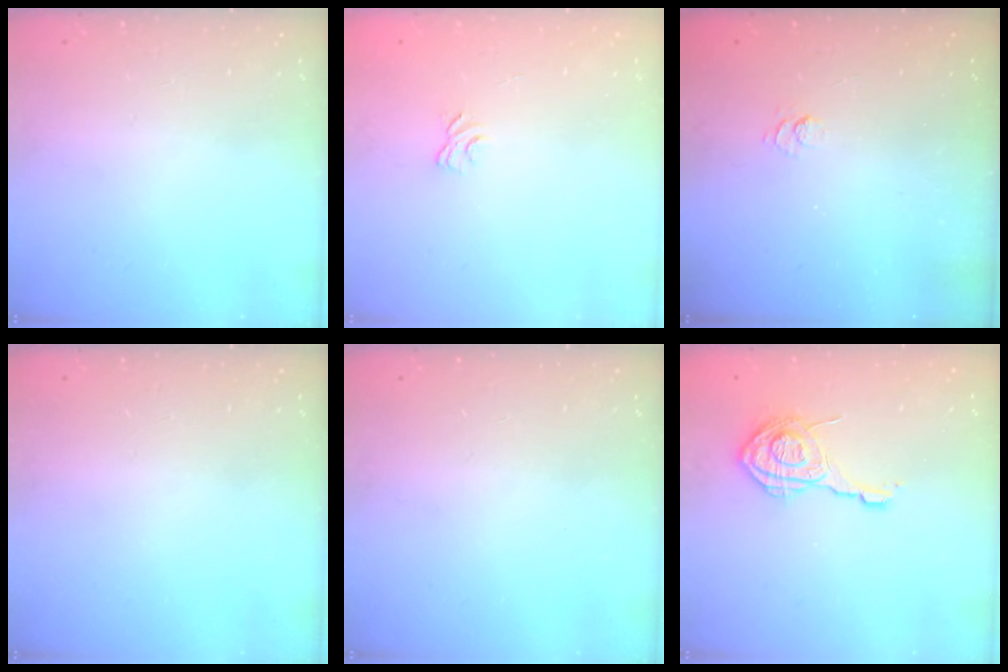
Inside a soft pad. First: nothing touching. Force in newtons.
{"total": 3.3, "press": 3.0, "slide": 1.3}
{"total": 2.5, "press": 2.0, "slide": 1.4}
{"total": 0.0}
{"total": 0.0}
{"total": 14.0, "press": 14.0, "slide": 0.6}